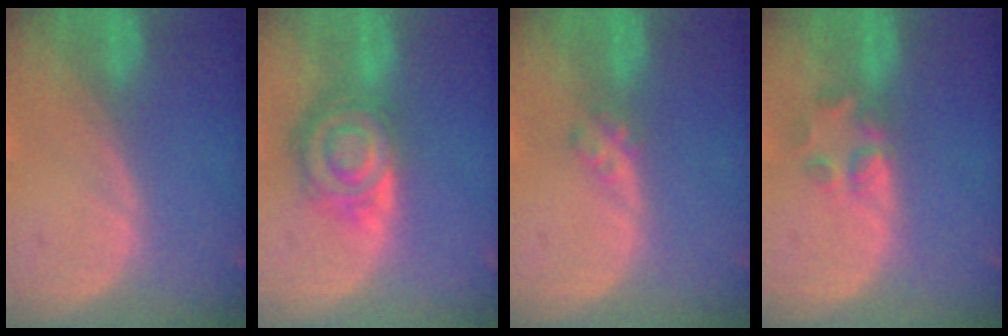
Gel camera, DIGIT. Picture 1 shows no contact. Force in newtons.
{"total": 8.1, "press": 7.1, "slide": 3.9}
{"total": 2.3, "press": 2.0, "slide": 1.2}
{"total": 3.1, "press": 3.0, "slide": 0.8}